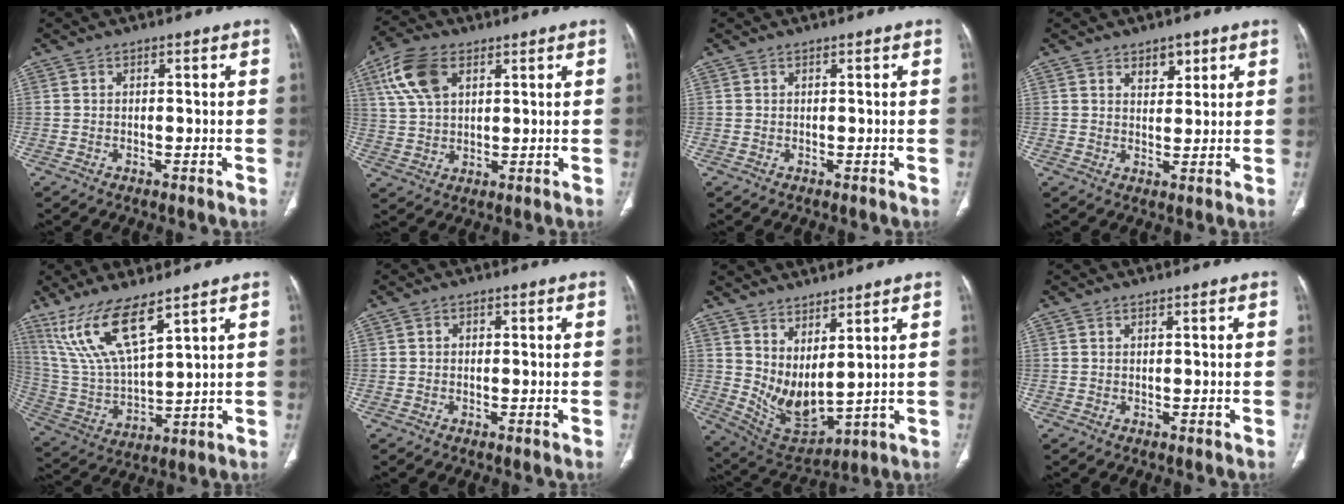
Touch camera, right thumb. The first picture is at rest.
{"total": 10.1, "force": [4.4, 5.8, 7.0], "torque": [-0.141, 0.001, 0.086]}
{"total": 0.0}
{"total": 3.6, "force": [2.2, 2.2, 1.9], "torque": [-0.006, -0.014, 0.036]}
{"total": 14.6, "force": [9.9, 3.8, 10.1], "torque": [-0.193, -0.047, 0.217]}
{"total": 0.9, "force": [0.0, 0.7, 0.5], "torque": [-0.001, 0.003, -0.004]}
{"total": 10.4, "force": [4.4, 4.0, 8.5], "torque": [-0.154, -0.042, 0.105]}
{"total": 0.0}